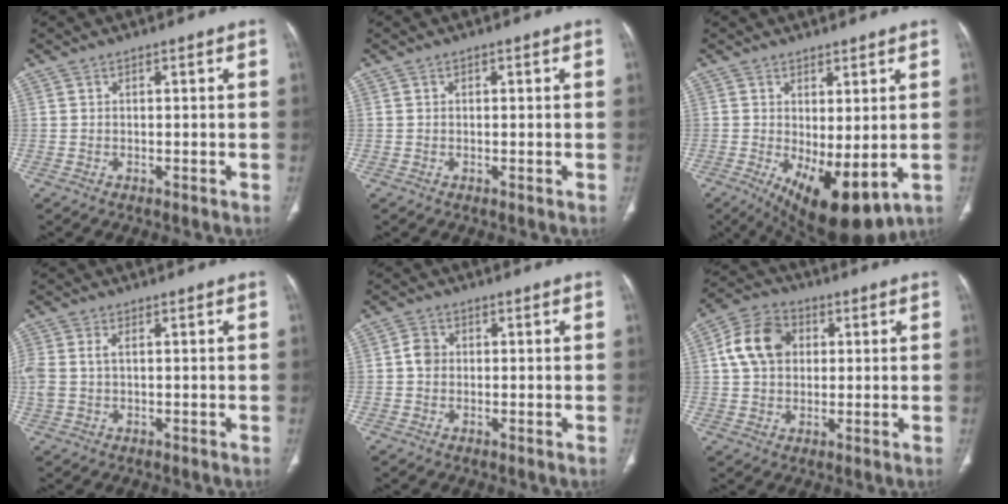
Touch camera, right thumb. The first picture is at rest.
{"total": 0.0}
{"total": 11.6, "force": [-1.9, 4.8, 10.4], "torque": [-0.154, -0.019, -0.008]}
{"total": 3.2, "force": [0.3, 2.2, 2.2], "torque": [-0.072, 0.011, 0.009]}
{"total": 2.8, "force": [0.0, 2.4, 1.4], "torque": [-0.016, 0.006, -0.006]}
{"total": 10.8, "force": [2.2, 8.2, 6.6], "torque": [-0.109, 0.014, 0.030]}